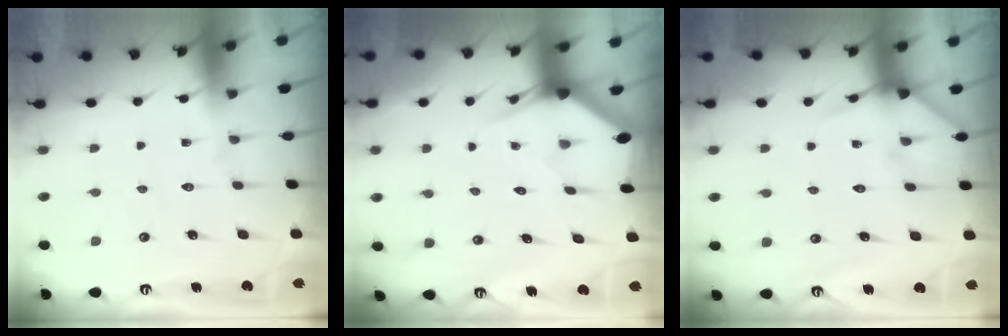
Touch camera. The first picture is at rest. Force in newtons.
{"total": 3.2, "press": 3.2, "slide": 0.0}
{"total": 7.0, "press": 6.9, "slide": 0.8}